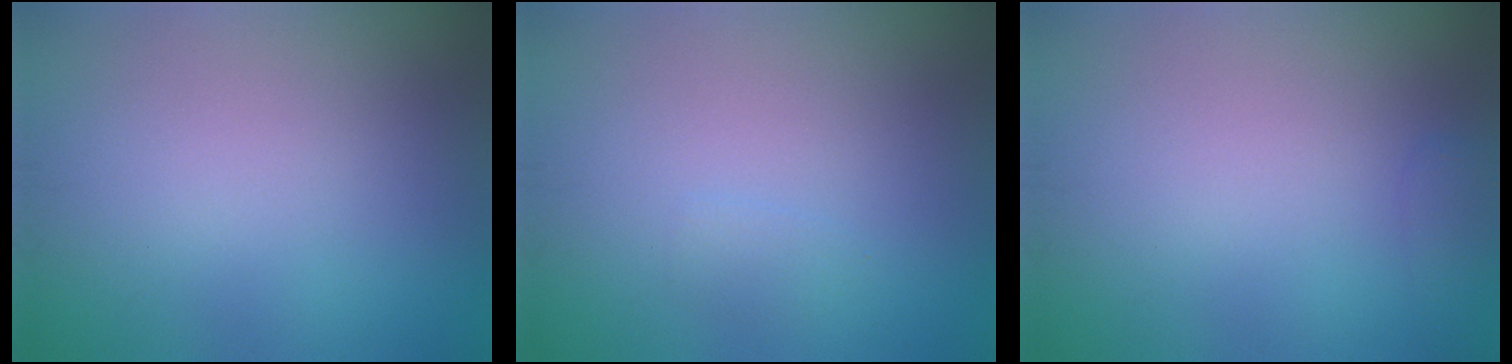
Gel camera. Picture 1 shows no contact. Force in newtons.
{"total": 0.7, "press": 0.7, "slide": 0.1}
{"total": 1.1, "press": 1.1, "slide": 0.1}